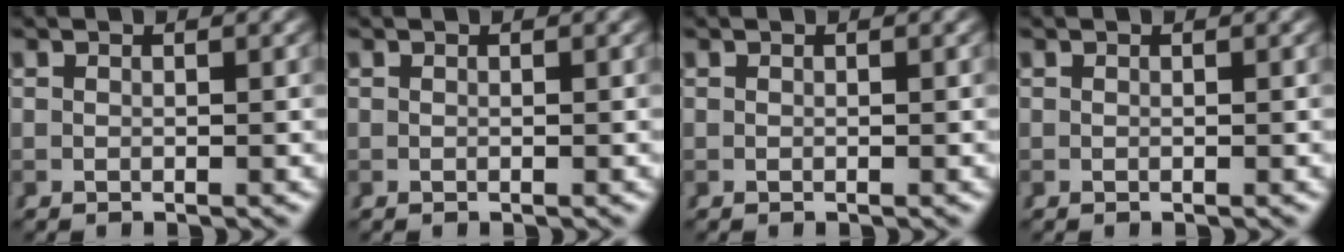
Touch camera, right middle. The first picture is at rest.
{"total": 0.0}
{"total": 0.0}
{"total": 0.0}